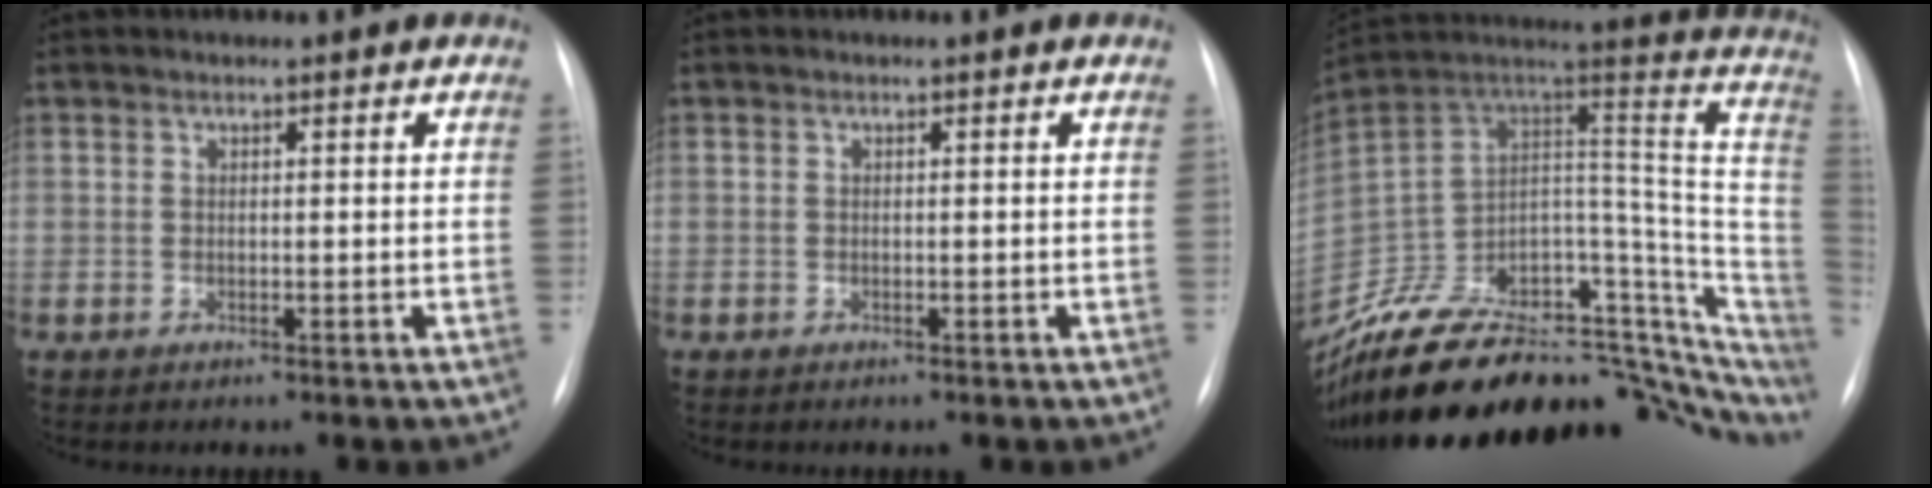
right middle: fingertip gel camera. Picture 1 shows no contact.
{"total": 0.0}
{"total": 32.8, "force": [-23.1, 13.0, 19.4], "torque": [-0.235, 0.029, -0.339]}